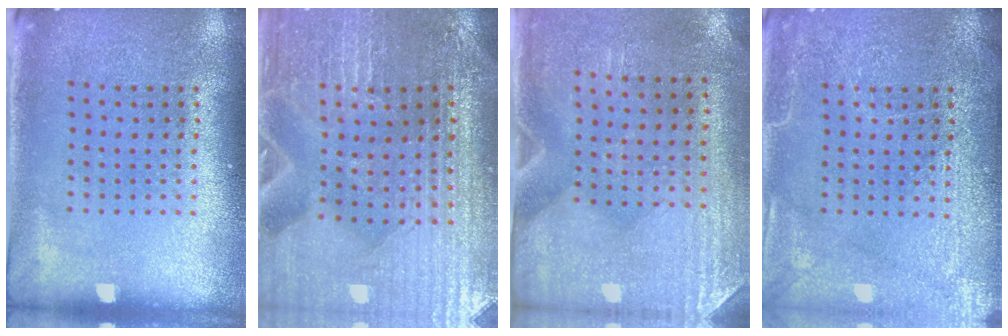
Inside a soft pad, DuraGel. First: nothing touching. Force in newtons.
{"total": 2.5, "press": 2.4, "slide": 0.4}
{"total": 2.9, "press": 2.5, "slide": 1.5}
{"total": 4.0, "press": 3.9, "slide": 0.5}